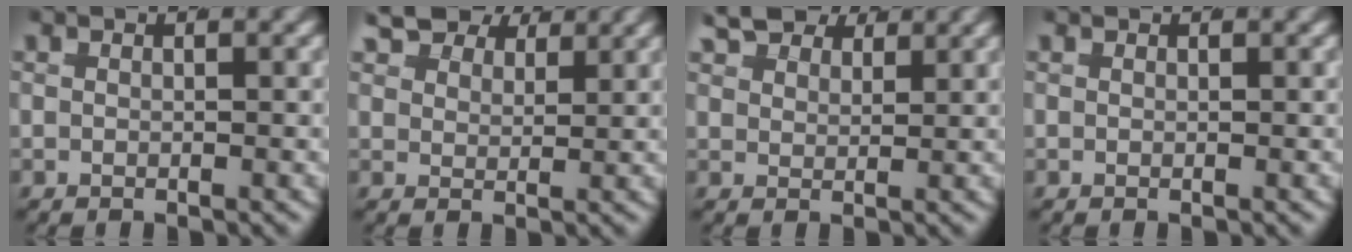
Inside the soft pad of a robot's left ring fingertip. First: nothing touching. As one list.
[{"total": 6.1, "force": [4.4, 3.1, 2.8], "torque": [-0.041, 0.006, 0.065]}, {"total": 4.0, "force": [3.2, 1.7, 1.7], "torque": [-0.029, -0.002, 0.052]}, {"total": 0.0}]